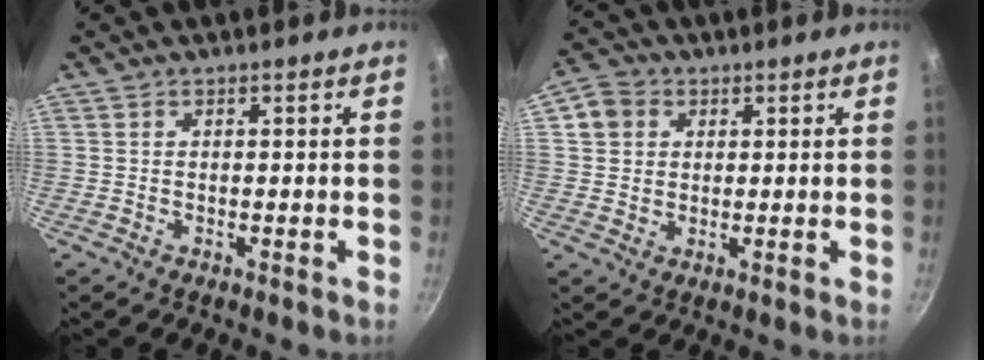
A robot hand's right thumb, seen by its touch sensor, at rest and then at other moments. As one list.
[{"total": 5.7, "force": [1.6, 5.0, 2.2], "torque": [-0.011, 0.005, 0.021]}]